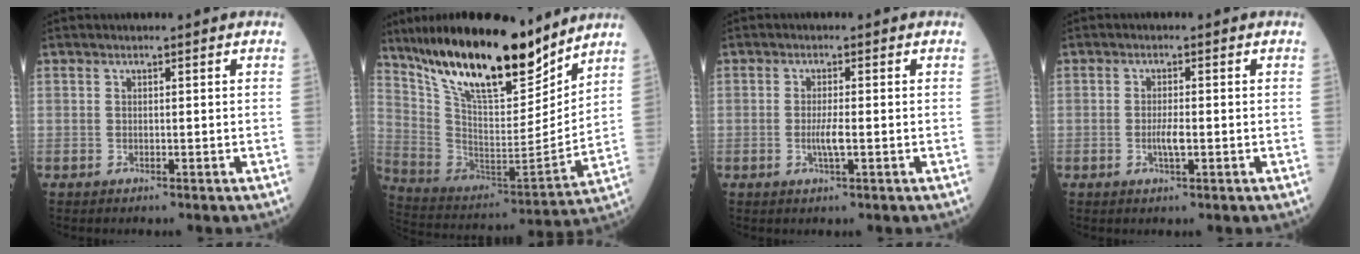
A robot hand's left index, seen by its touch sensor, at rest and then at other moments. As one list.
[{"total": 22.3, "force": [17.5, 4.7, 13.1], "torque": [-0.234, -0.016, 0.312]}, {"total": 2.5, "force": [-0.5, 0.1, 2.4], "torque": [-0.051, -0.004, -0.009]}, {"total": 2.3, "force": [-0.5, 0.4, 2.3], "torque": [-0.048, -0.002, -0.009]}]